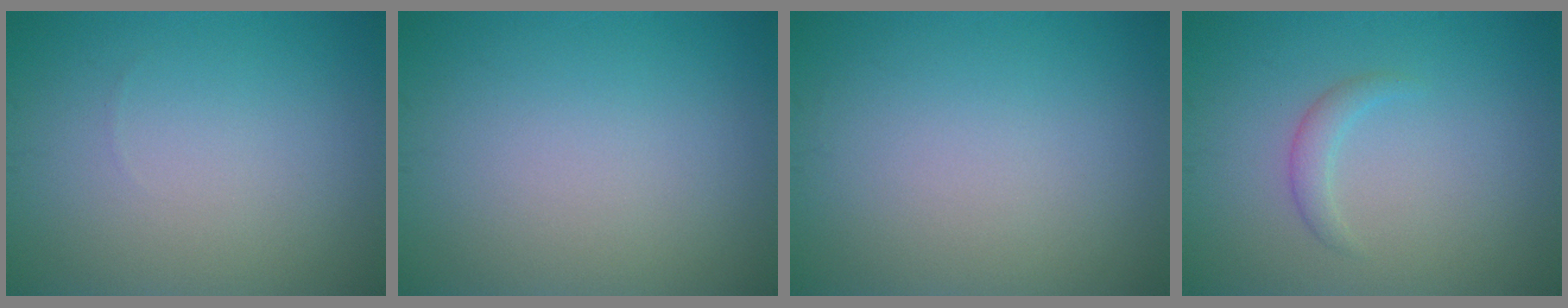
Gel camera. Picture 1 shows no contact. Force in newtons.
{"total": 0.0}
{"total": 0.0}
{"total": 1.4, "press": 1.4, "slide": 0.1}